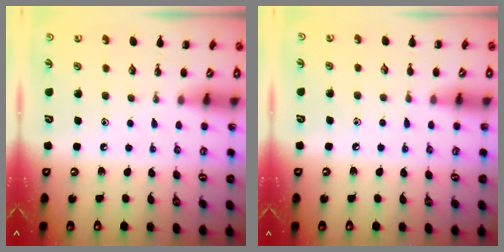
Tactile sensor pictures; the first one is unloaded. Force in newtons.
{"total": 3.9, "press": 3.7, "slide": 1.3}